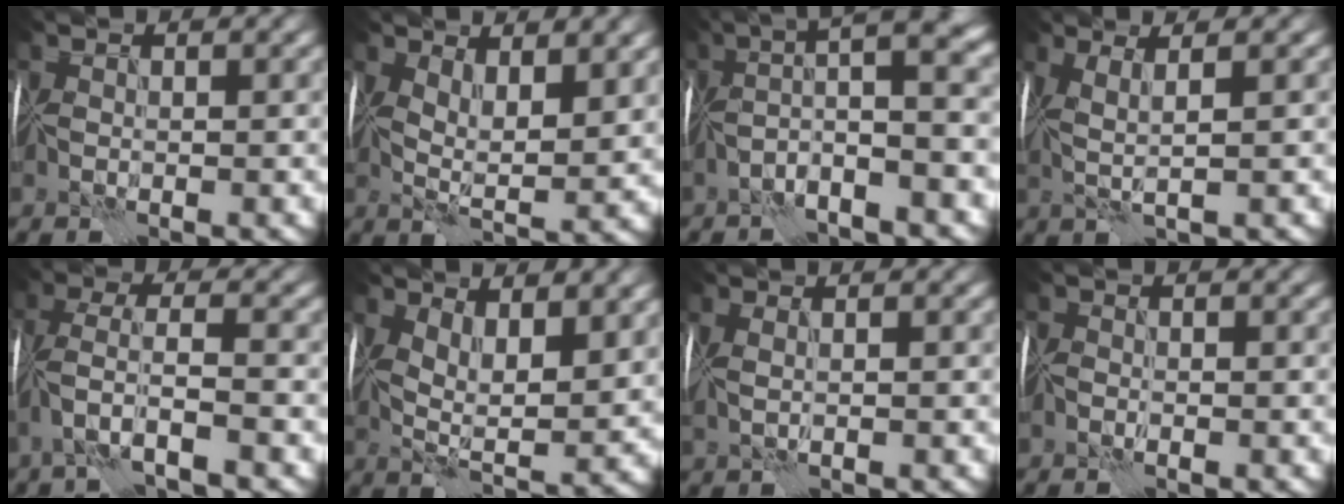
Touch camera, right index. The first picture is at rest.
{"total": 5.3, "force": [2.6, 2.0, 4.1], "torque": [-0.075, -0.006, 0.046]}
{"total": 6.7, "force": [-0.9, 1.4, 6.5], "torque": [-0.098, 0.035, -0.034]}
{"total": 2.6, "force": [1.0, 0.3, 2.4], "torque": [-0.047, 0.003, 0.018]}
{"total": 4.2, "force": [-2.2, 0.8, 3.5], "torque": [-0.076, 0.008, -0.052]}
{"total": 6.7, "force": [2.6, 2.9, 5.4], "torque": [-0.101, -0.006, 0.046]}
{"total": 1.7, "force": [0.7, 0.7, 1.5], "torque": [-0.020, 0.011, 0.008]}
{"total": 0.7, "force": [-0.6, 0.2, 0.4], "torque": [-0.007, 0.005, -0.014]}